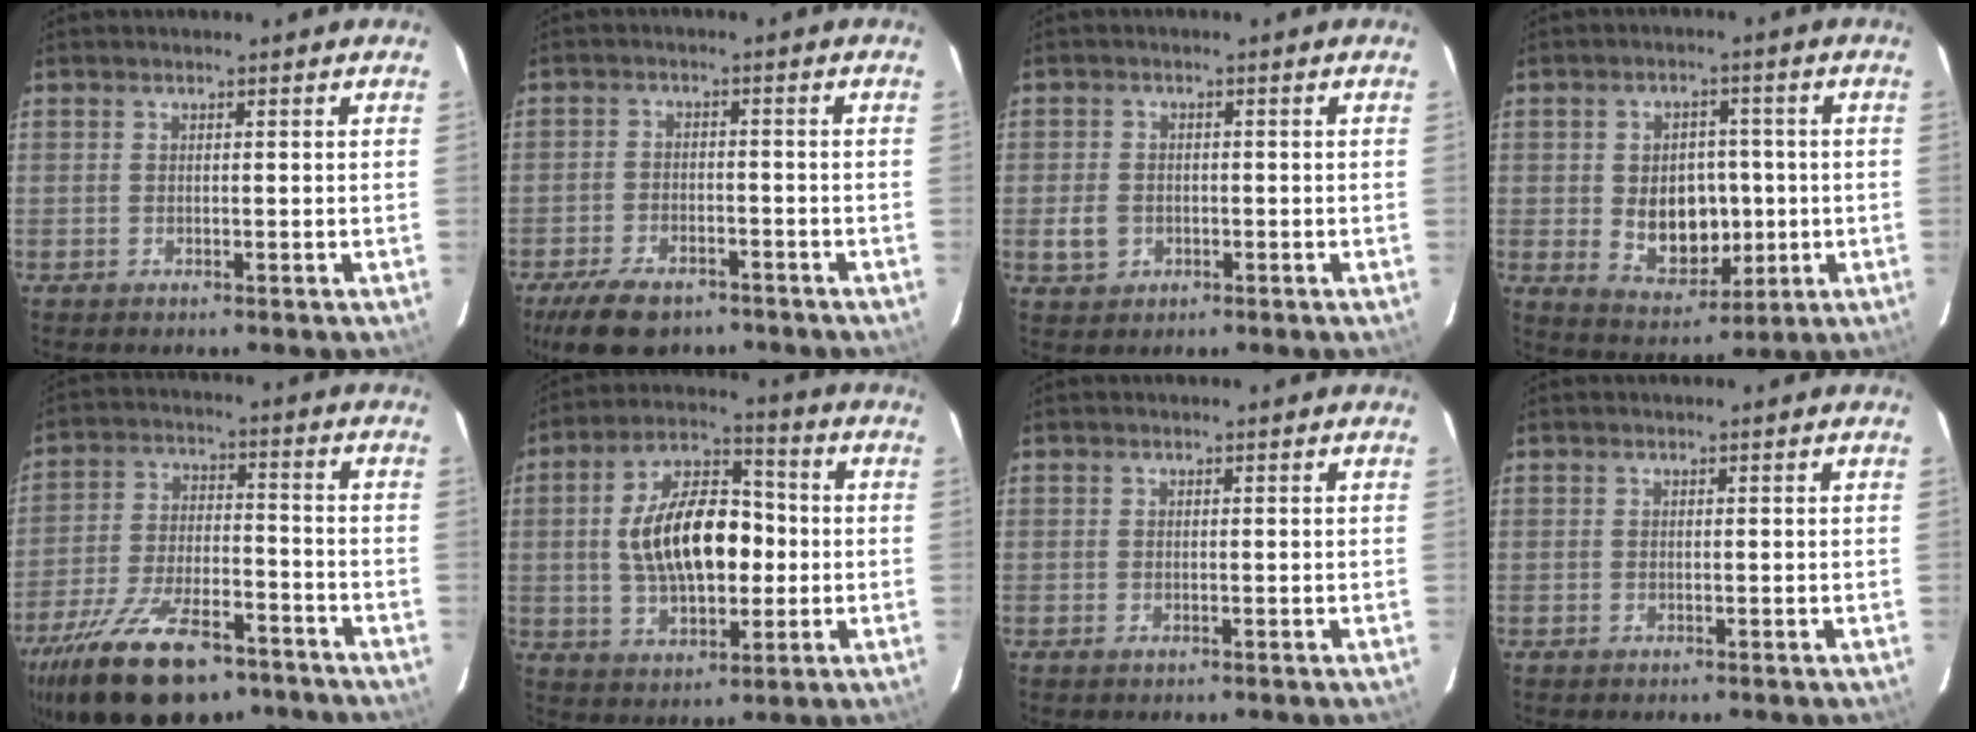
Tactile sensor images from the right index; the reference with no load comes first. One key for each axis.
{"total": 10.8, "fx": -7.9, "fy": 5.1, "fz": 5.5, "tx": -0.133, "ty": -0.009, "tz": -0.128}
{"total": 4.0, "fx": -1.0, "fy": 3.4, "fz": 1.8, "tx": -0.045, "ty": 0.004, "tz": -0.012}
{"total": 10.1, "fx": -0.8, "fy": 7.7, "fz": 6.6, "tx": -0.132, "ty": 0.002, "tz": 0.008}
{"total": 21.6, "fx": -15.3, "fy": 8.9, "fz": 12.3, "tx": -0.249, "ty": -0.027, "tz": -0.245}
{"total": 16.1, "fx": -0.2, "fy": 8.7, "fz": 13.5, "tx": -0.246, "ty": 0.021, "tz": 0.002}
{"total": 0.8, "fx": -0.3, "fy": 0.3, "fz": 0.6, "tx": -0.013, "ty": -0.003, "tz": -0.005}
{"total": 0.0}